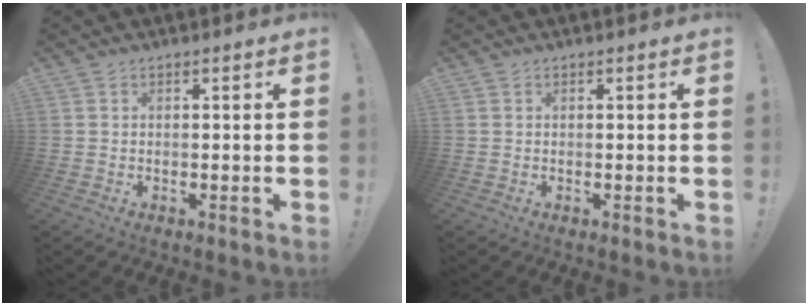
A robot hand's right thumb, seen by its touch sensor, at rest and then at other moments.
{"total": 0.0}